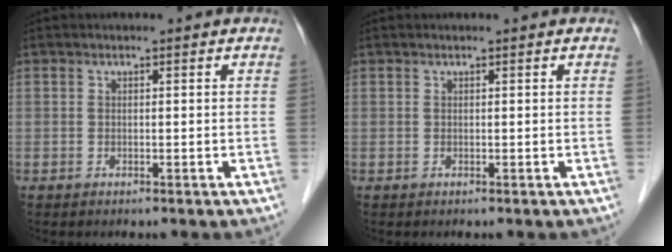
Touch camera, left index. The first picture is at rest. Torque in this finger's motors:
{"motor_torque": [0.09, 0.03, 0.00, -0.01]}